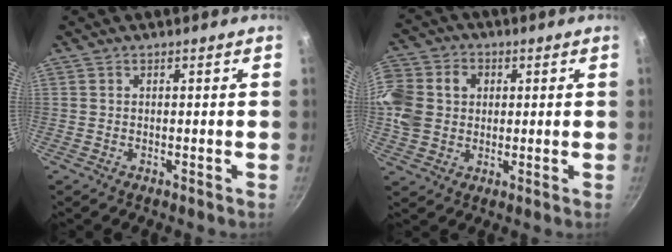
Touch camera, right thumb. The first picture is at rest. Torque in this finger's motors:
{"motor_torque": [0.09, 0.08, 0.97, 0.19, 0.06]}